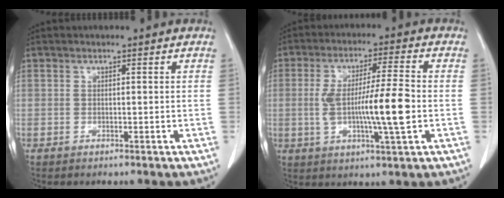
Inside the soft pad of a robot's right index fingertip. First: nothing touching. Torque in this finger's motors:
{"motor_torque": [1.33, 0.19, 0.49, 0.18]}